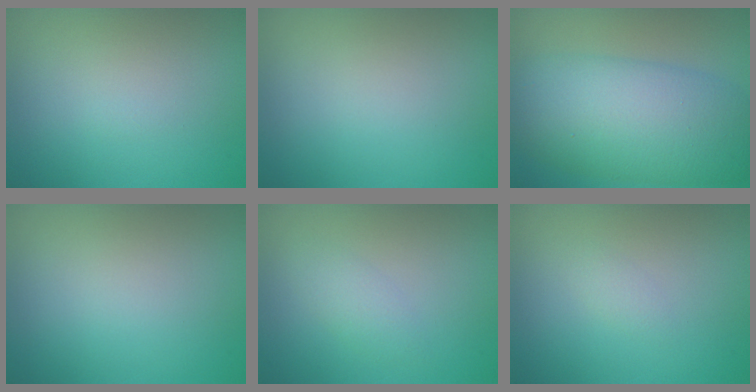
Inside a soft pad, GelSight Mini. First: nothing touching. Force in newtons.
{"total": 0.0}
{"total": 10.4, "press": 10.4, "slide": 0.4}
{"total": 0.0}
{"total": 1.6, "press": 1.6, "slide": 0.0}
{"total": 0.7, "press": 0.7, "slide": 0.0}